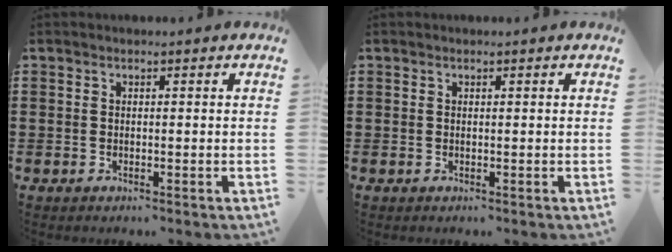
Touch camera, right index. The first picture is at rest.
{"total": 0.0}